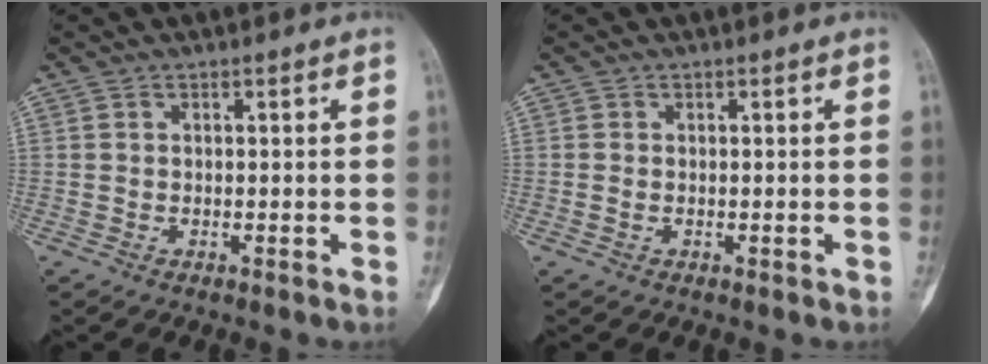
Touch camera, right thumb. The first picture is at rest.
{"total": 0.7, "force": [-0.1, 0.5, 0.5], "torque": [-0.011, 0.002, -0.001]}